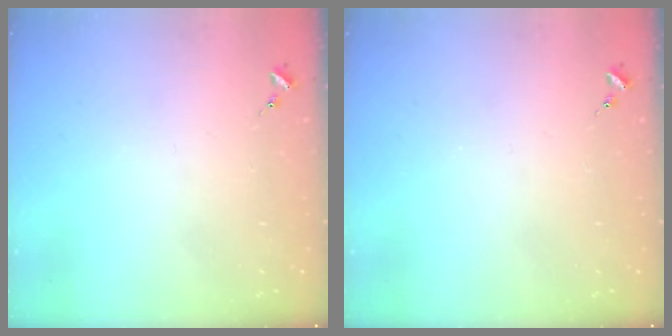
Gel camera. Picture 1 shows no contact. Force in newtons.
{"total": 0.0}